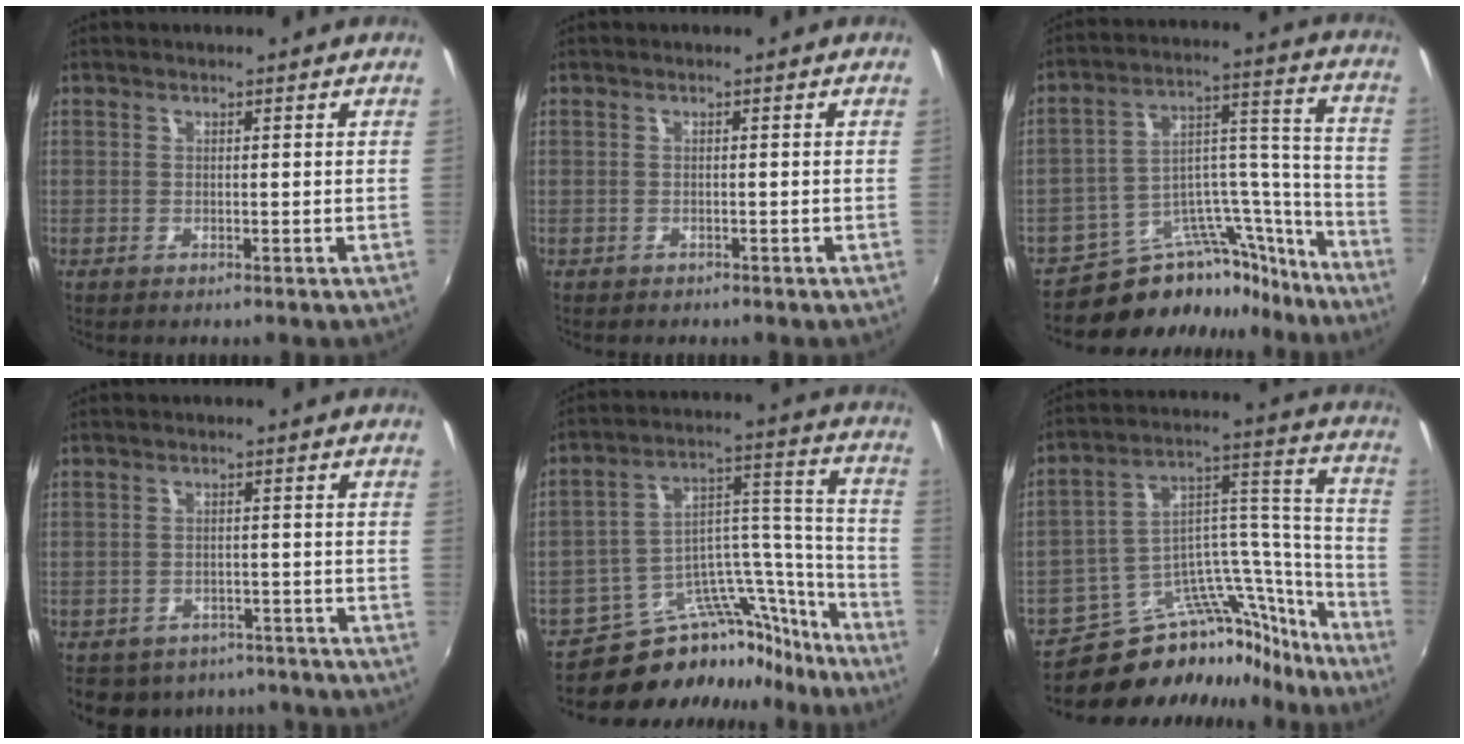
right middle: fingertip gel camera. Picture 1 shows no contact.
{"total": 0.8, "force": [-0.7, 0.5, 0.1], "torque": [-0.006, -0.001, -0.009]}
{"total": 18.6, "force": [-16.5, 7.5, 4.0], "torque": [-0.047, 0.077, -0.250]}
{"total": 11.9, "force": [-9.0, 6.8, 3.8], "torque": [-0.089, 0.005, -0.111]}
{"total": 19.8, "force": [-17.3, 8.1, 5.4], "torque": [-0.067, 0.072, -0.261]}
{"total": 22.9, "force": [-19.7, 8.7, 7.7], "torque": [-0.085, 0.075, -0.298]}